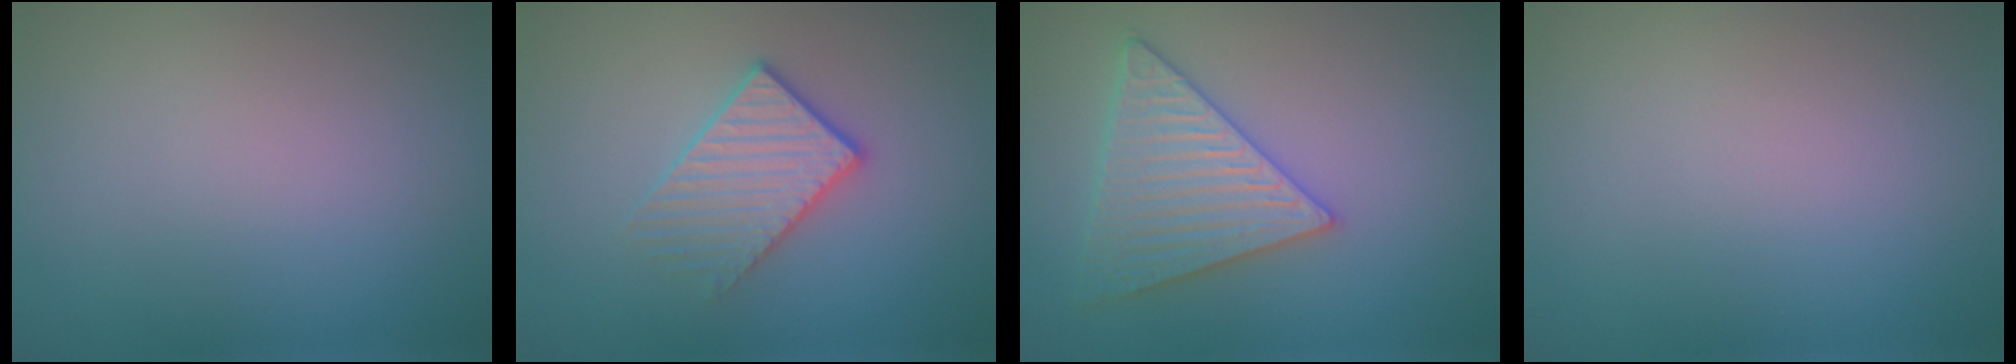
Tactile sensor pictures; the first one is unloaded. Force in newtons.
{"total": 2.9, "press": 2.6, "slide": 1.2}
{"total": 5.3, "press": 4.7, "slide": 2.3}
{"total": 0.0}